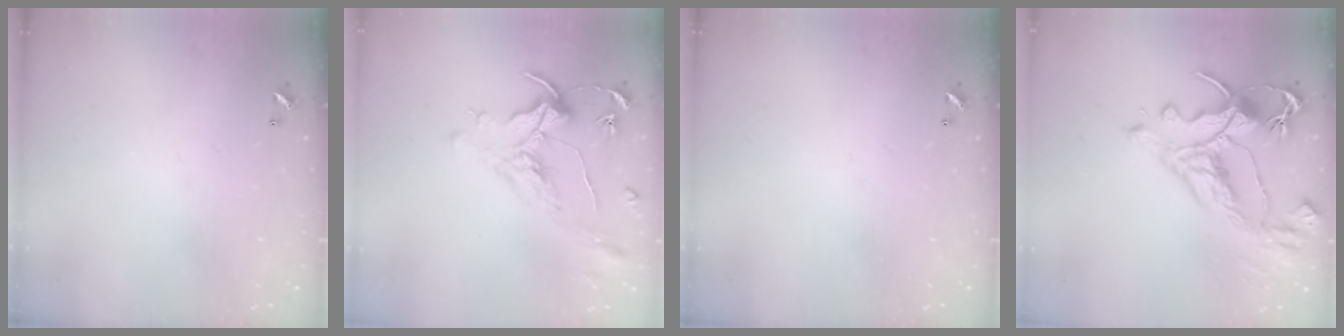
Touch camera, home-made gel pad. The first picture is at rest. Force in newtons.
{"total": 1.5, "press": 1.3, "slide": 0.7}
{"total": 0.0}
{"total": 6.9, "press": 6.7, "slide": 1.7}